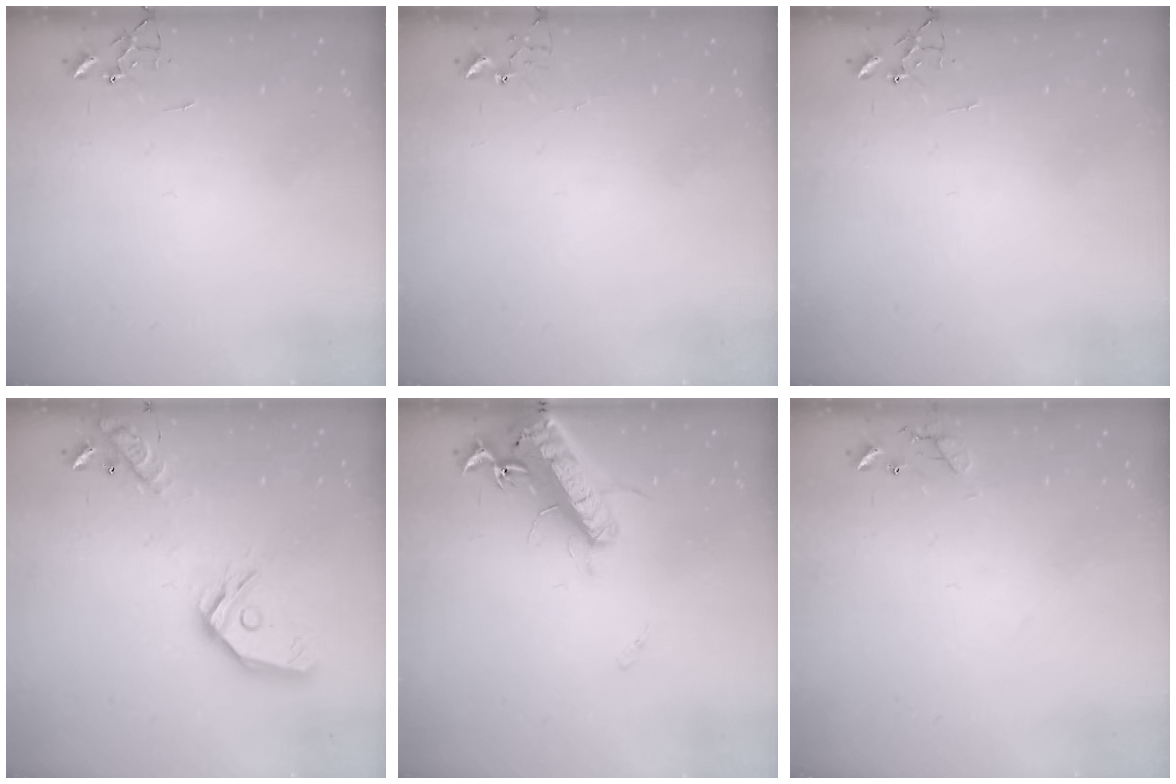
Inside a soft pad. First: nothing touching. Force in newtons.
{"total": 2.9, "press": 2.9, "slide": 0.4}
{"total": 0.0}
{"total": 17.7, "press": 17.4, "slide": 3.0}
{"total": 18.1, "press": 17.6, "slide": 4.0}
{"total": 9.1, "press": 9.0, "slide": 0.7}